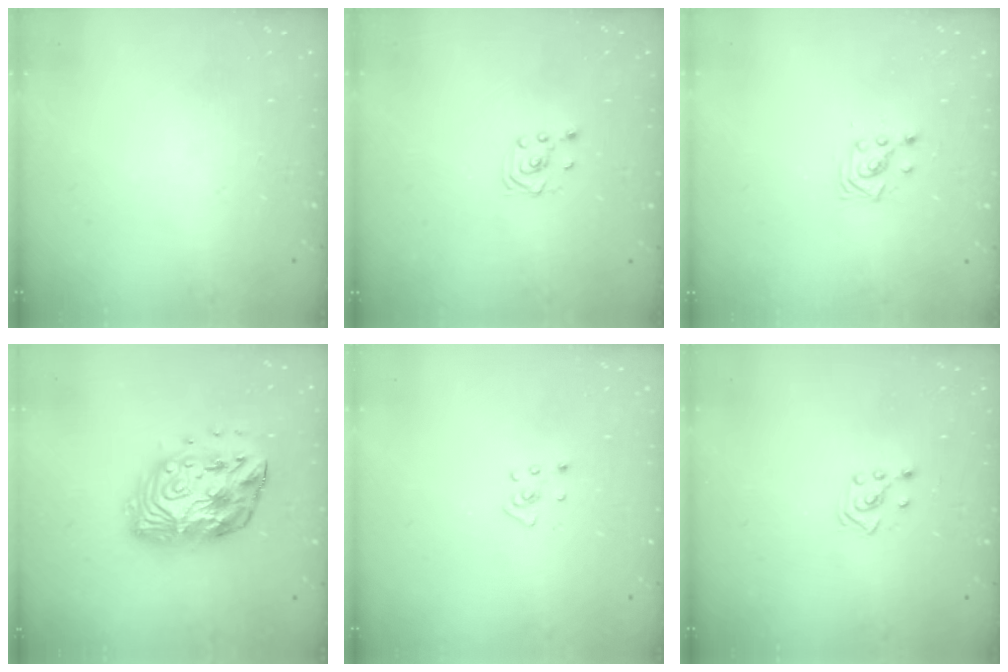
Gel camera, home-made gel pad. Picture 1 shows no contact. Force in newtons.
{"total": 1.9, "press": 1.7, "slide": 0.8}
{"total": 3.7, "press": 3.7, "slide": 0.1}
{"total": 15.1, "press": 15.1, "slide": 0.7}
{"total": 3.6, "press": 3.6, "slide": 0.2}
{"total": 3.4, "press": 3.4, "slide": 0.6}